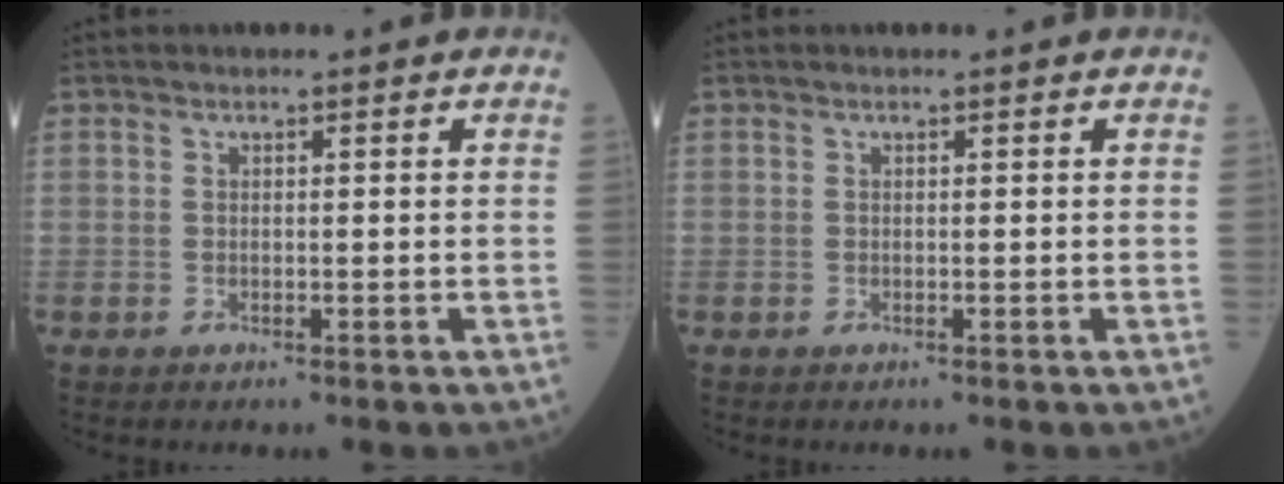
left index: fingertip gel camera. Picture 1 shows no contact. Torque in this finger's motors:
{"motor_torque": [0.11, 0.15, -0.02, 0.00]}